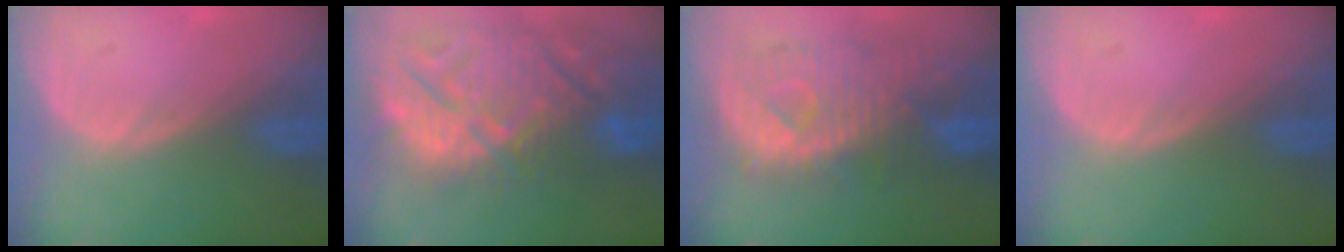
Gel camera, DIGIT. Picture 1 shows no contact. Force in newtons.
{"total": 15.3, "press": 13.1, "slide": 8.0}
{"total": 10.8, "press": 9.7, "slide": 4.8}
{"total": 0.0}